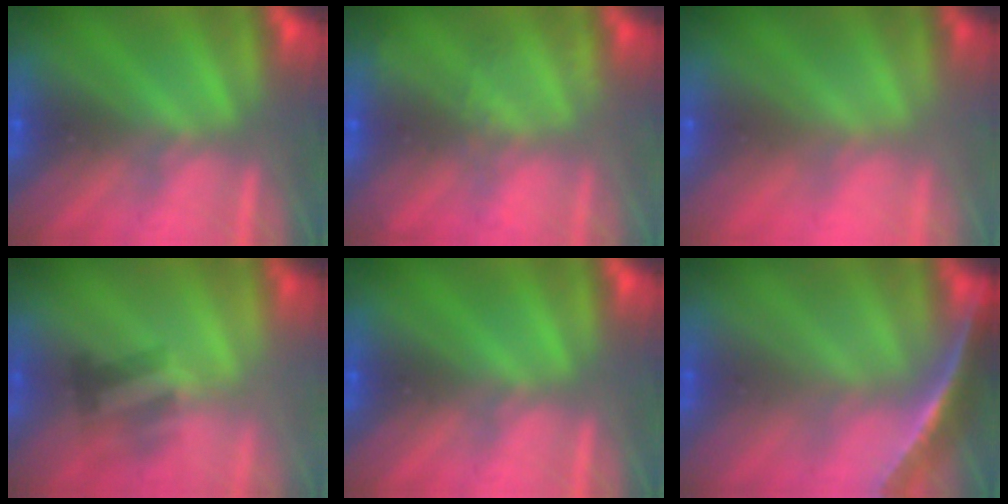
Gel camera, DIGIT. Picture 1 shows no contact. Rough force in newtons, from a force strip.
{"total": 2.3}
{"total": 9.0}
{"total": 2.1}
{"total": 0.0}
{"total": 1.7}